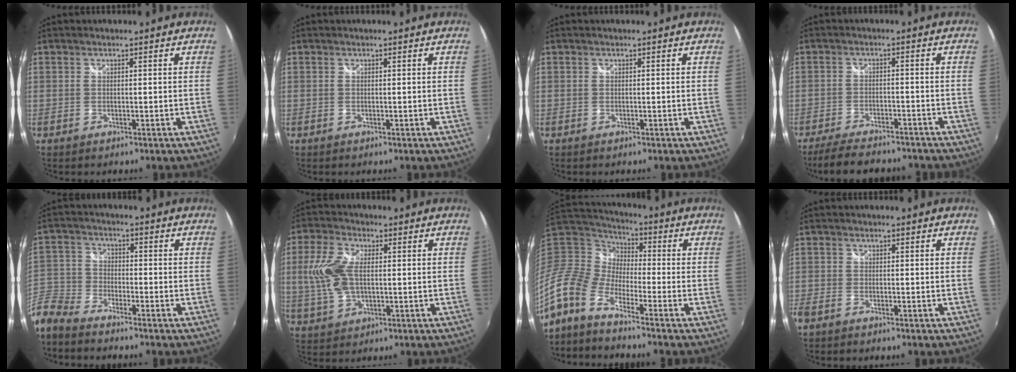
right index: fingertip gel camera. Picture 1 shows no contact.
{"total": 0.0}
{"total": 0.0}
{"total": 12.2, "force": [-10.3, 3.4, 5.5], "torque": [-0.122, -0.023, -0.158]}
{"total": 10.7, "force": [-7.8, 6.1, 4.0], "torque": [-0.109, 0.007, -0.176]}
{"total": 9.5, "force": [0.6, 5.2, 8.0], "torque": [-0.175, 0.007, 0.015]}
{"total": 13.1, "force": [-8.1, 5.3, 8.8], "torque": [-0.173, -0.006, -0.182]}
{"total": 2.6, "force": [-1.9, 1.4, 1.1], "torque": [-0.026, -0.004, -0.037]}